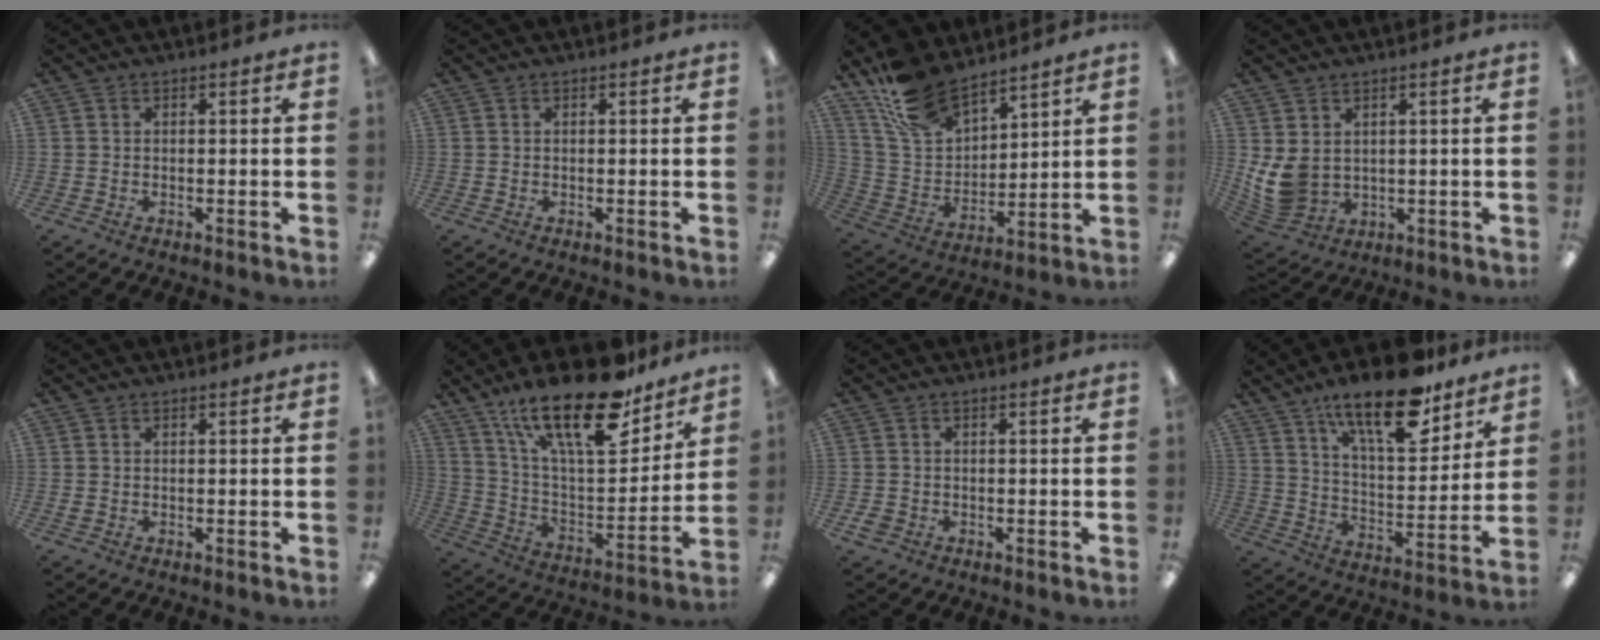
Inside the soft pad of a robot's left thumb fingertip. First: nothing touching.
{"total": 0.0}
{"total": 16.0, "force": [12.5, 7.6, 6.5], "torque": [-0.151, -0.061, 0.239]}
{"total": 7.7, "force": [1.8, 5.9, 4.7], "torque": [-0.119, -0.007, 0.039]}
{"total": 0.8, "force": [0.1, 0.6, 0.5], "torque": [-0.010, 0.003, 0.001]}
{"total": 25.4, "force": [17.2, 9.2, 16.2], "torque": [-0.265, -0.102, 0.292]}
{"total": 1.8, "force": [-0.6, 1.5, 0.8], "torque": [-0.013, 0.002, -0.011]}
{"total": 19.5, "force": [13.8, 6.8, 12.0], "torque": [-0.184, -0.082, 0.226]}